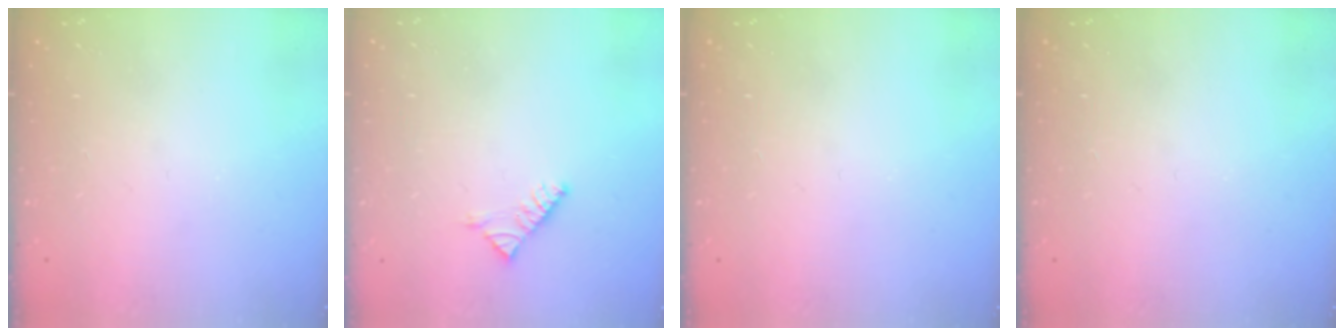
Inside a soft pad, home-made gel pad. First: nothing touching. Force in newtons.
{"total": 3.6, "press": 3.5, "slide": 0.6}
{"total": 0.0}
{"total": 0.0}